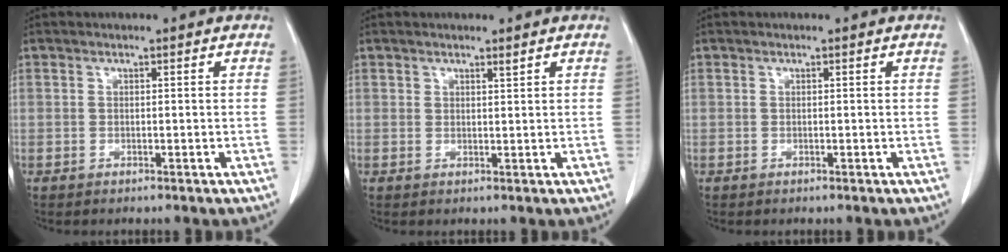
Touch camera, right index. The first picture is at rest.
{"total": 1.1, "force": [0.9, 0.4, 0.4], "torque": [-0.009, -0.001, 0.017]}
{"total": 0.0}